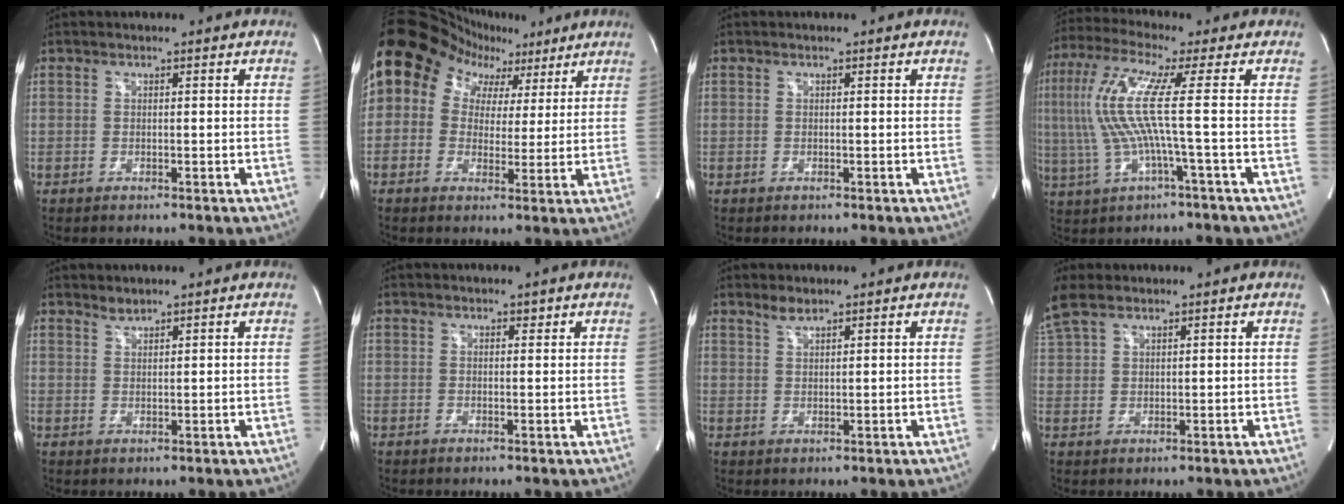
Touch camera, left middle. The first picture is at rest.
{"total": 15.7, "force": [7.5, 12.3, 6.3], "torque": [-0.120, 0.076, 0.119]}
{"total": 0.0}
{"total": 12.4, "force": [0.4, -0.8, 12.4], "torque": [-0.271, 0.016, 0.005]}
{"total": 1.3, "force": [1.3, 0.1, 0.1], "torque": [-0.003, -0.001, 0.027]}
{"total": 0.7, "force": [0.6, 0.4, 0.3], "torque": [-0.006, 0.001, 0.007]}
{"total": 1.7, "force": [1.6, 0.3, 0.7], "torque": [-0.016, 0.003, 0.034]}
{"total": 5.5, "force": [4.6, 1.8, 2.5], "torque": [-0.071, 0.016, 0.106]}